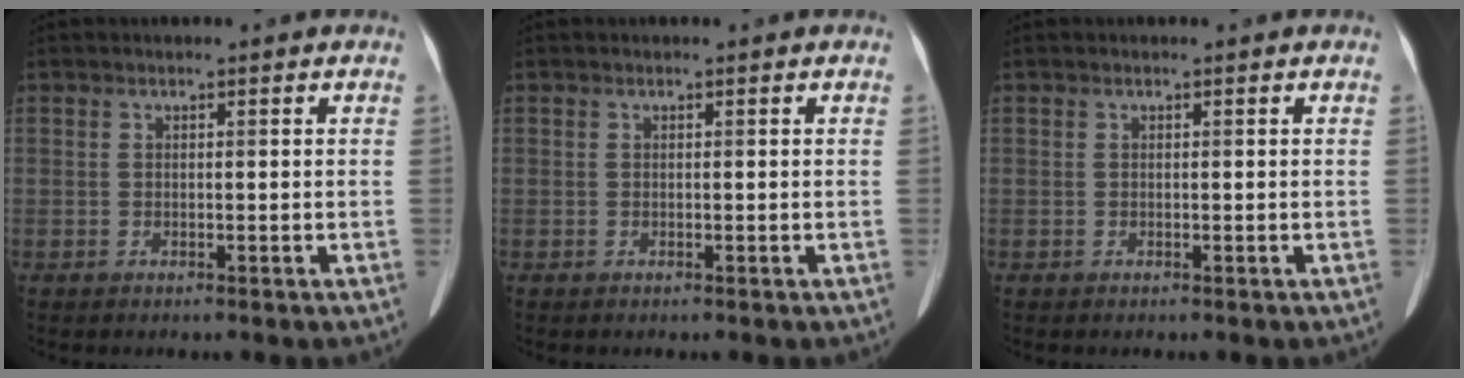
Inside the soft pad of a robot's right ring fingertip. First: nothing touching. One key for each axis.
{"total": 0.0}
{"total": 0.0}